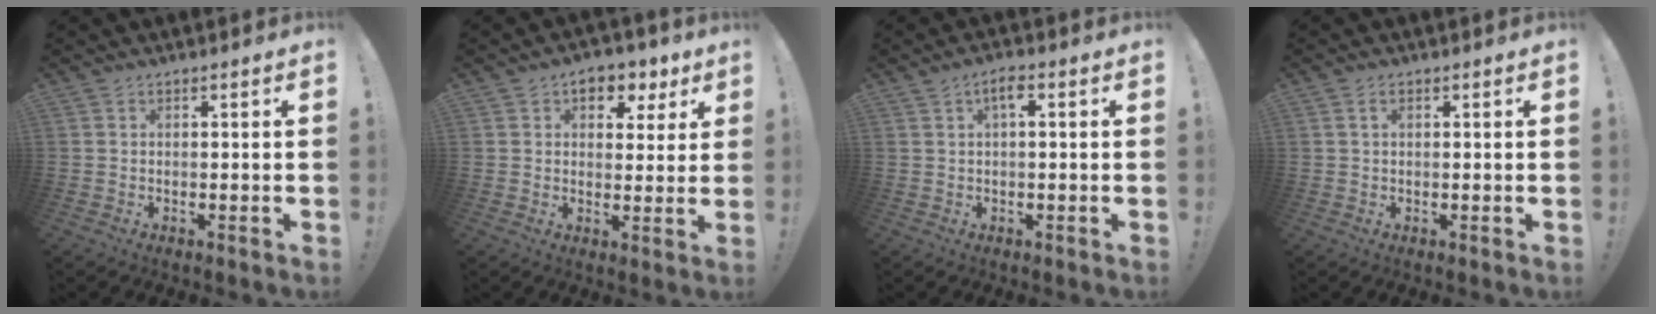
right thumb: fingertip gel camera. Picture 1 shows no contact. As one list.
[{"total": 7.3, "force": [3.8, 5.1, 3.6], "torque": [-0.038, -0.019, 0.069]}, {"total": 3.2, "force": [0.9, 0.9, 2.9], "torque": [-0.053, 0.006, 0.011]}, {"total": 1.7, "force": [0.7, 0.9, 1.3], "torque": [-0.023, 0.001, 0.011]}]